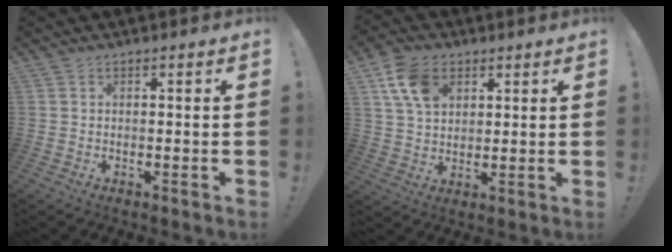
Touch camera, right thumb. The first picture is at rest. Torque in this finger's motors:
{"motor_torque": [-0.53, 0.98, 0.18, 0.36, 0.27]}